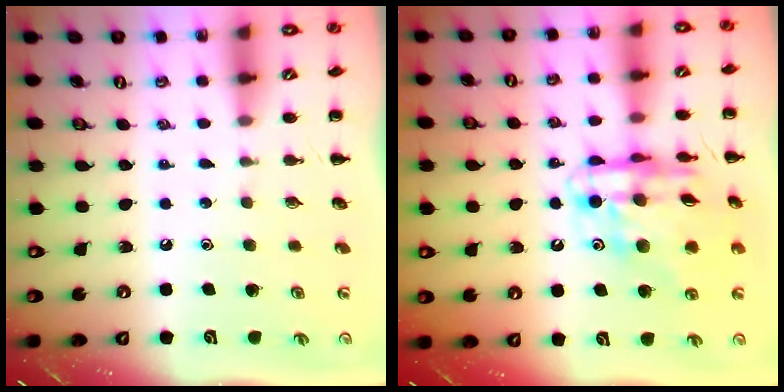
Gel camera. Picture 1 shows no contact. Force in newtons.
{"total": 16.7, "press": 16.1, "slide": 4.4}